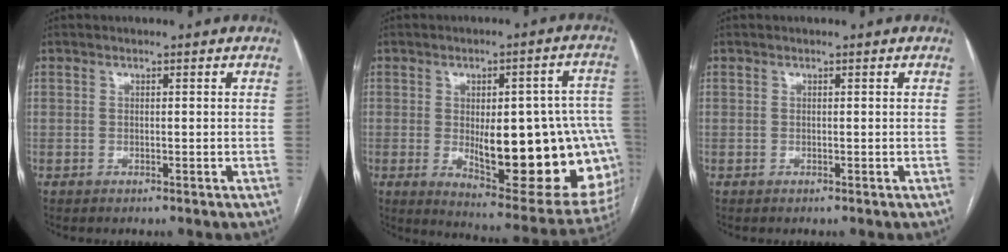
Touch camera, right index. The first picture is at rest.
{"total": 24.4, "force": [-3.4, 7.6, 22.9], "torque": [-0.213, 0.013, -0.014]}
{"total": 0.0}